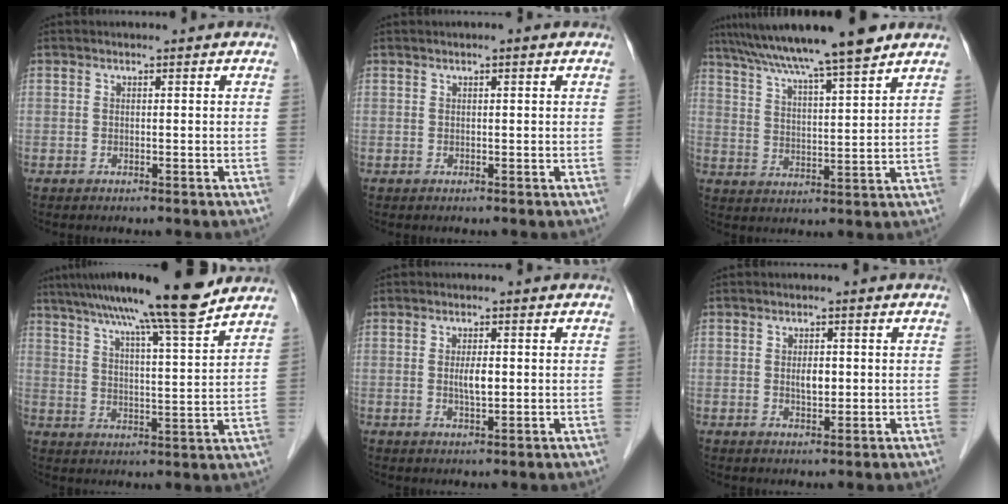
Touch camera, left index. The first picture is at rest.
{"total": 0.8, "force": [0.4, 0.1, 0.7], "torque": [-0.012, 0.003, 0.004]}
{"total": 15.9, "force": [13.0, 0.0, 9.1], "torque": [-0.155, 0.022, 0.204]}
{"total": 17.4, "force": [14.3, -0.5, 9.9], "torque": [-0.161, 0.015, 0.209]}
{"total": 2.8, "force": [0.0, 0.7, 2.7], "torque": [-0.050, -0.003, 0.001]}
{"total": 2.4, "force": [0.0, 1.1, 2.1], "torque": [-0.038, -0.002, 0.001]}